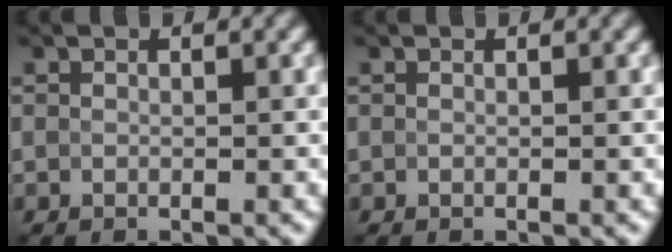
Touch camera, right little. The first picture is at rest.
{"total": 0.0}